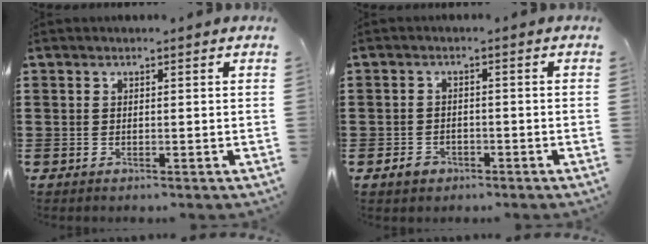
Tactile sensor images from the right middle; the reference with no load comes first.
{"total": 2.1, "force": [-1.4, 1.4, 0.8], "torque": [-0.024, -0.002, -0.030]}